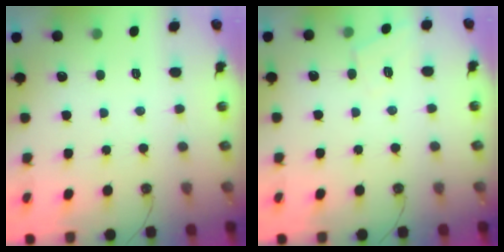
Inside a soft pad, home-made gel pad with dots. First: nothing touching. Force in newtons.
{"total": 4.4, "press": 4.4, "slide": 0.6}